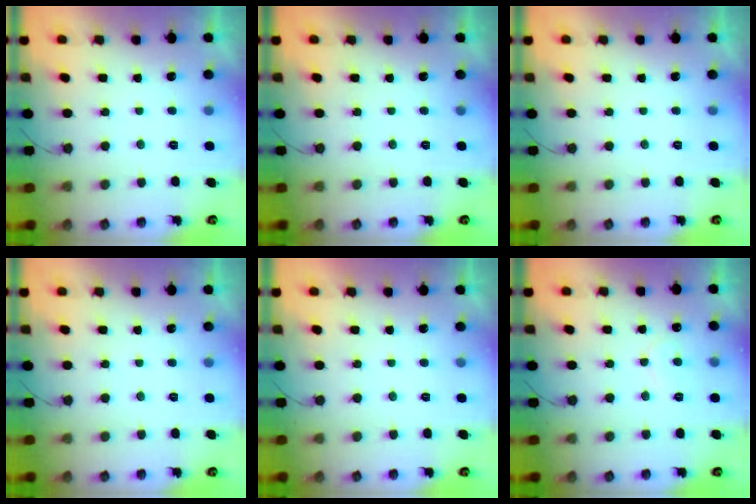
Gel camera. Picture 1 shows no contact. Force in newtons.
{"total": 0.0}
{"total": 0.0}
{"total": 0.0}
{"total": 1.7, "press": 1.6, "slide": 0.1}
{"total": 6.8, "press": 6.8, "slide": 0.5}